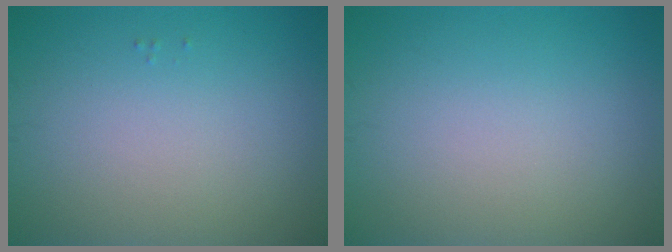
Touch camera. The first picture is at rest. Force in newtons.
{"total": 0.0}